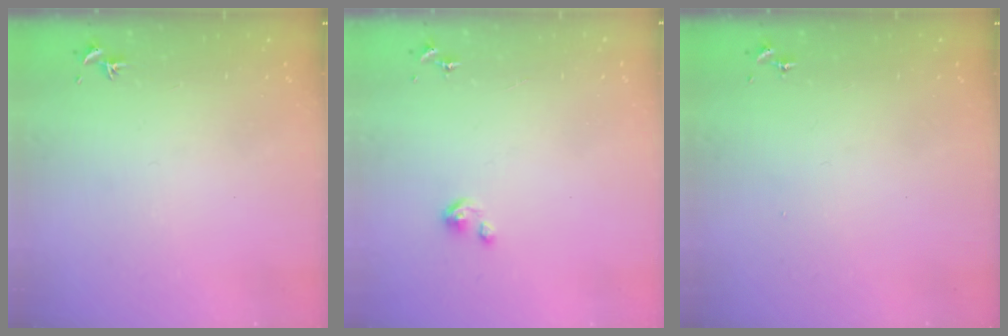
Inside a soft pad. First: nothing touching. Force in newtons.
{"total": 3.1, "press": 3.1, "slide": 0.3}
{"total": 0.0}